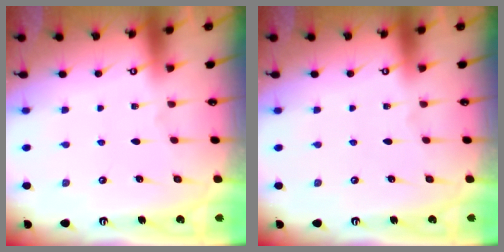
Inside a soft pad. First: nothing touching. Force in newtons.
{"total": 0.0}